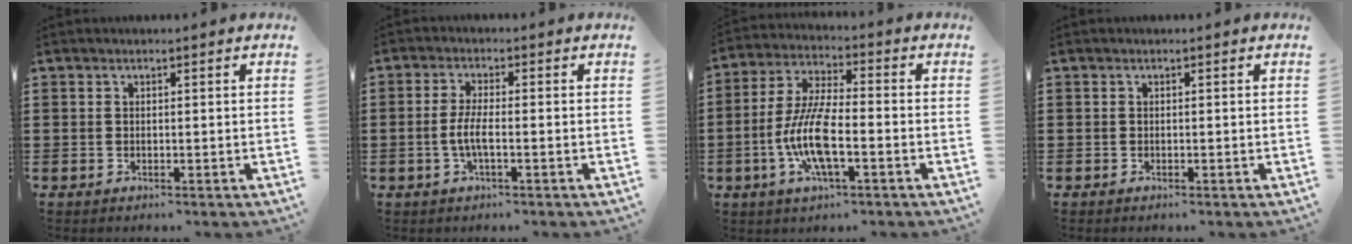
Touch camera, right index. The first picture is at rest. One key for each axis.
{"total": 3.9, "fx": -1.2, "fy": 0.7, "fz": 3.6, "tx": -0.086, "ty": -0.005, "tz": -0.029}
{"total": 9.6, "fx": -3.0, "fy": 2.6, "fz": 8.8, "tx": -0.198, "ty": -0.015, "tz": -0.062}
{"total": 0.0}